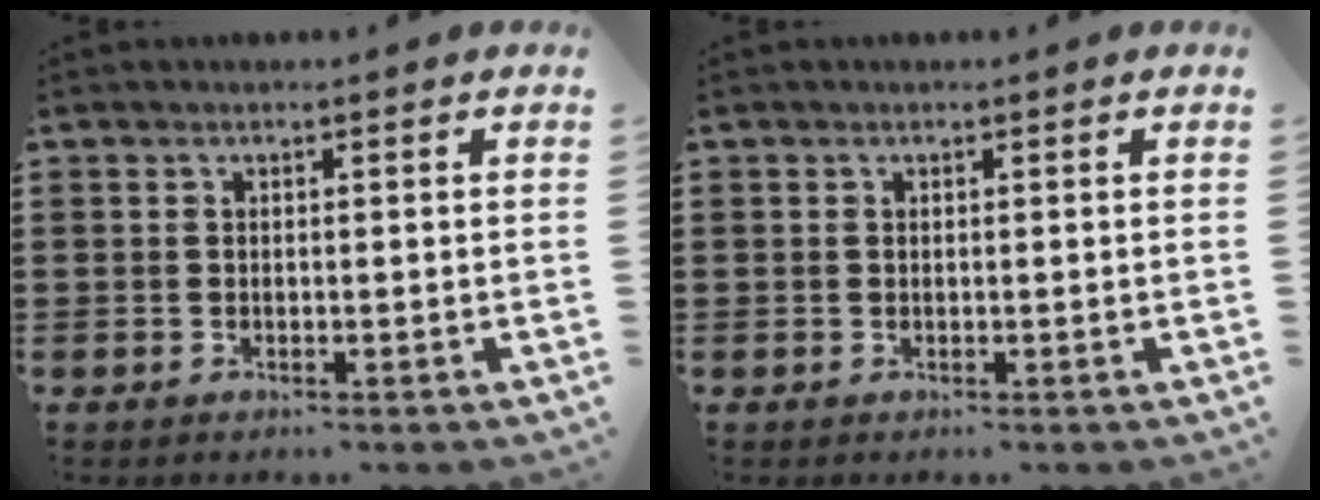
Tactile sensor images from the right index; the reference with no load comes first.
{"total": 0.0}